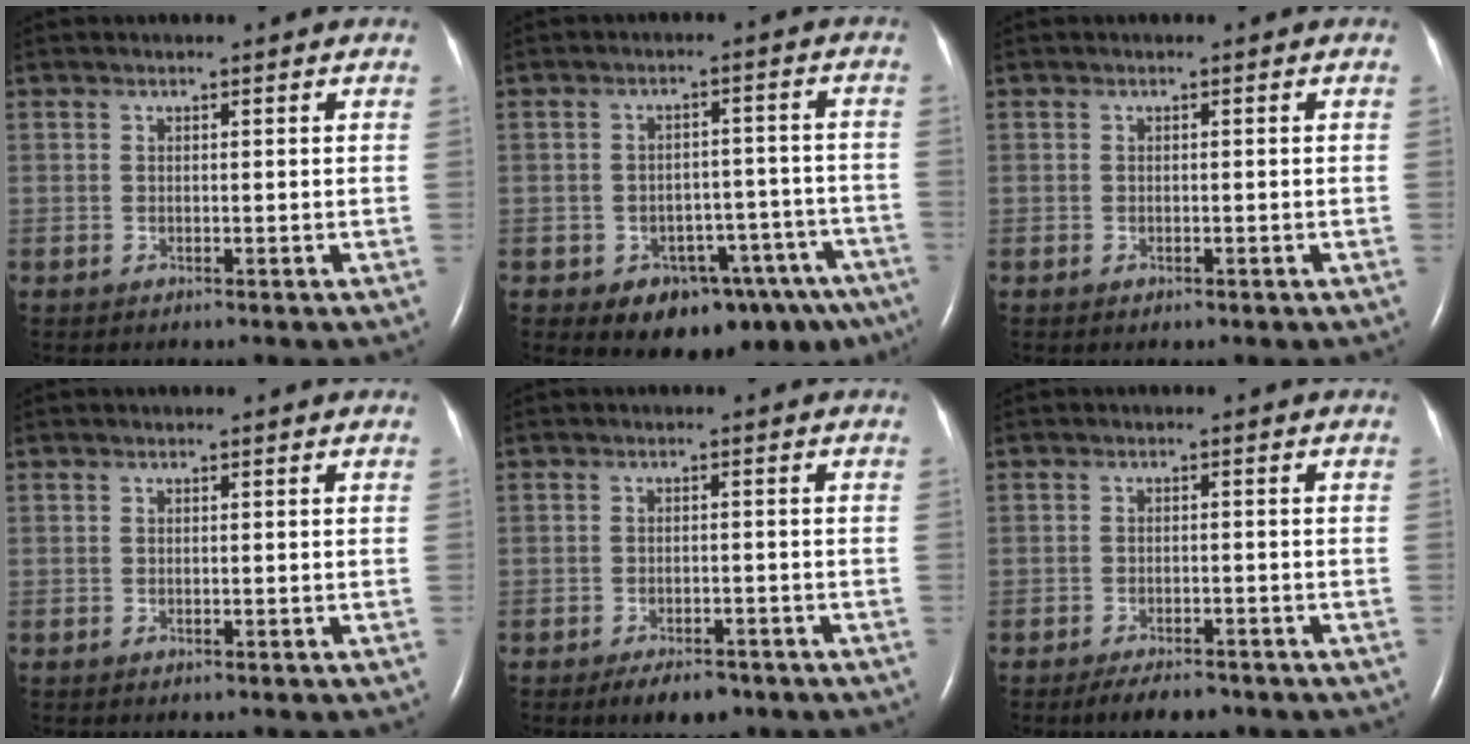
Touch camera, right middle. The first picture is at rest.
{"total": 12.7, "force": [-8.5, 6.5, 6.9], "torque": [-0.059, 0.034, -0.107]}
{"total": 0.6, "force": [-0.4, 0.3, 0.4], "torque": [-0.009, -0.002, -0.002]}
{"total": 0.0}
{"total": 4.6, "force": [-3.4, 1.9, 2.5], "torque": [-0.039, -0.002, -0.046]}
{"total": 4.4, "force": [-3.6, 1.4, 2.2], "torque": [-0.036, -0.004, -0.053]}